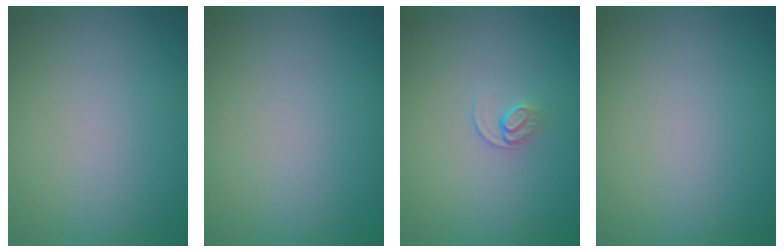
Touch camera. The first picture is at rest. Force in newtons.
{"total": 0.0}
{"total": 1.0, "press": 0.6, "slide": 0.8}
{"total": 0.0}